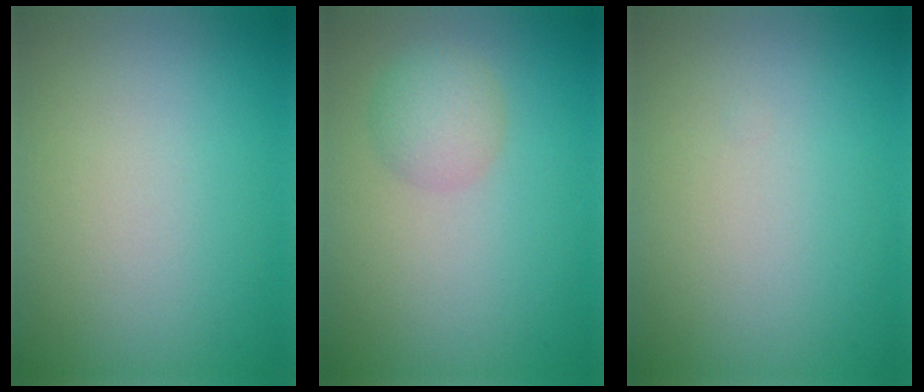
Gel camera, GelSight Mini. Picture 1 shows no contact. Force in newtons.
{"total": 2.5, "press": 2.5, "slide": 0.1}
{"total": 0.0}